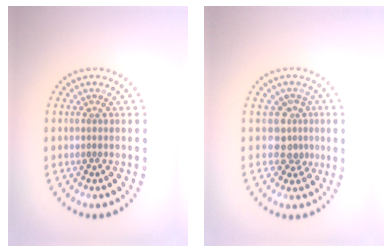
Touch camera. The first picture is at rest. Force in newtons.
{"total": 2.6, "press": 1.9, "slide": 1.7}